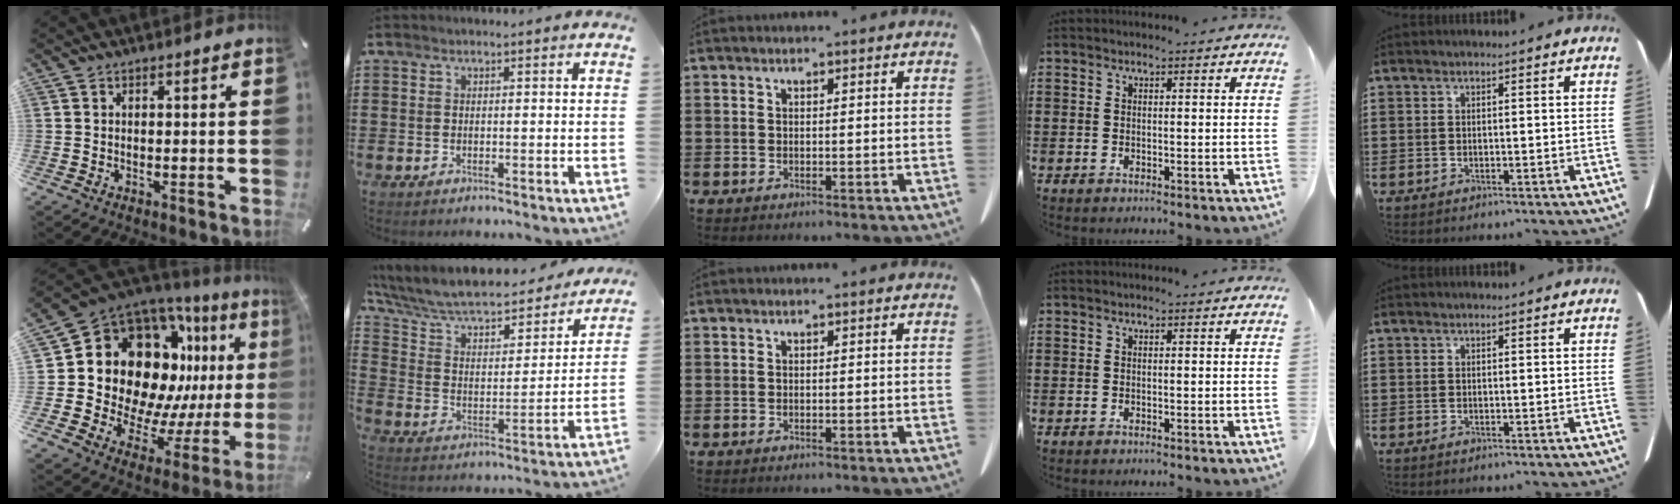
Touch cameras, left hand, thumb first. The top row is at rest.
{"thumb": {"total": 19.2, "force": [6.4, 14.7, 10.5], "torque": [-0.184, -0.100, 0.151]}, "index": {"total": 7.7, "force": [6.9, 1.8, 2.9], "torque": [-0.091, -0.056, 0.114]}}